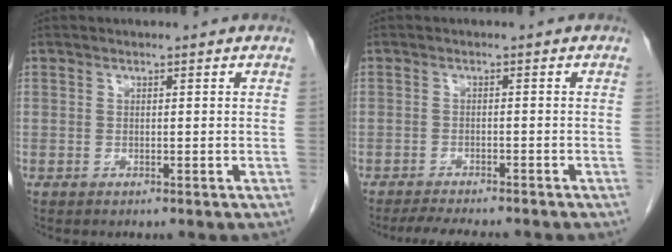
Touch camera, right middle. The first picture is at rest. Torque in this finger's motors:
{"motor_torque": [0.39, -0.31, 0.02, 0.01]}